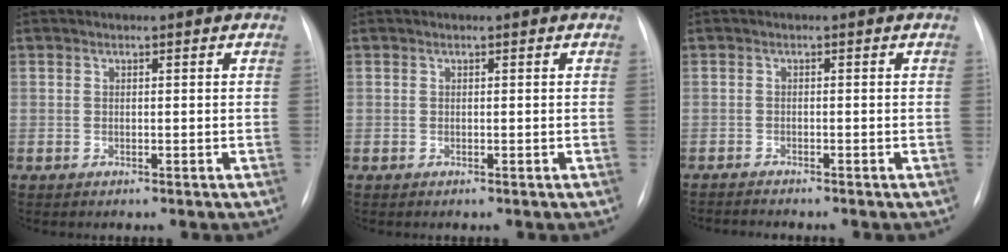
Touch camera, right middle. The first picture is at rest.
{"total": 0.0}
{"total": 1.6, "force": [-1.6, -0.3, 0.0], "torque": [0.000, -0.007, -0.028]}